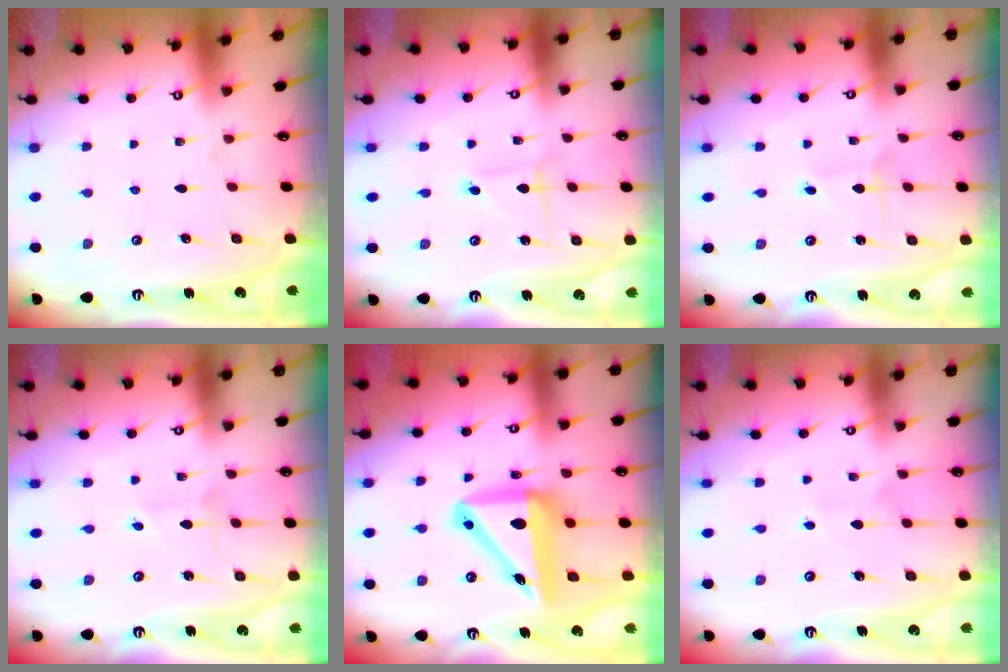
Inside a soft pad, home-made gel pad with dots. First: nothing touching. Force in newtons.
{"total": 1.0, "press": 1.0, "slide": 0.1}
{"total": 1.8, "press": 1.8, "slide": 0.2}
{"total": 1.6, "press": 1.6, "slide": 0.2}
{"total": 13.3, "press": 13.0, "slide": 2.8}
{"total": 4.9, "press": 4.9, "slide": 0.4}